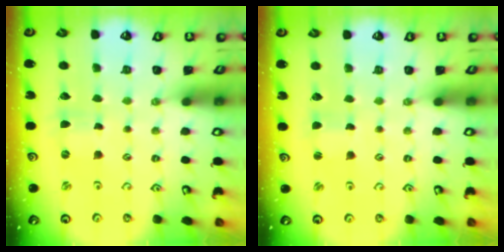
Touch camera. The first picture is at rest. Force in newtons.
{"total": 0.5, "press": 0.5, "slide": 0.1}